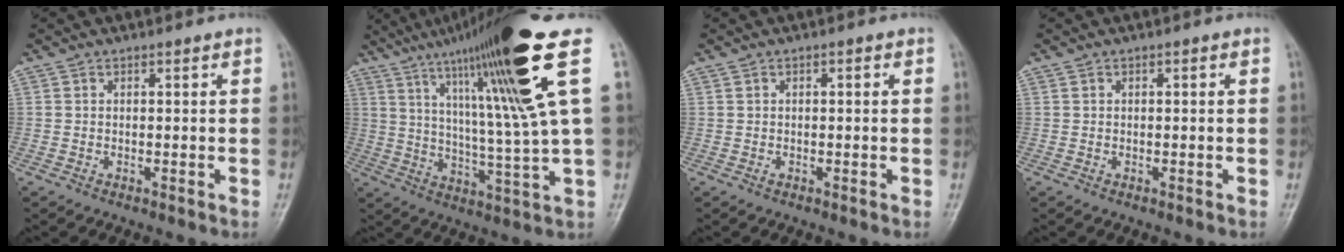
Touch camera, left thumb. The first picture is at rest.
{"total": 21.0, "force": [10.0, 0.0, 18.5], "torque": [-0.279, -0.038, 0.160]}
{"total": 0.6, "force": [-0.2, 0.5, 0.3], "torque": [-0.004, 0.000, -0.004]}
{"total": 0.0}